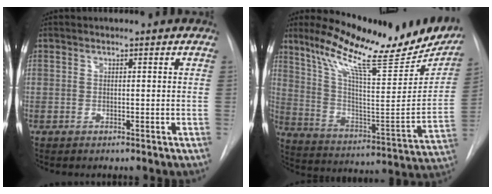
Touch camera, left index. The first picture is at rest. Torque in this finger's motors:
{"motor_torque": [0.95, -1.18, 0.15, 0.08]}